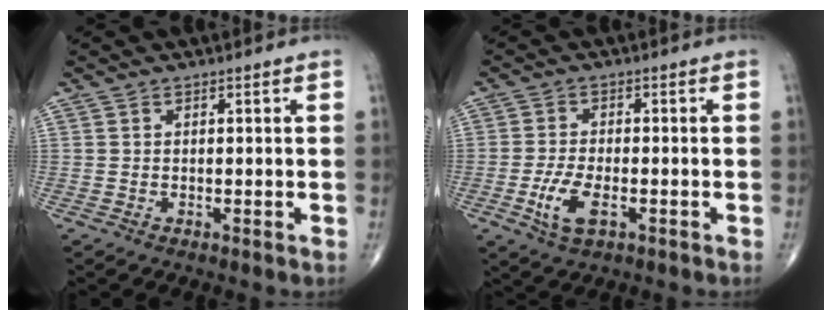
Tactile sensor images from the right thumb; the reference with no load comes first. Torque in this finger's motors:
{"motor_torque": [-0.06, -0.11, 0.44, 0.20, 0.28]}